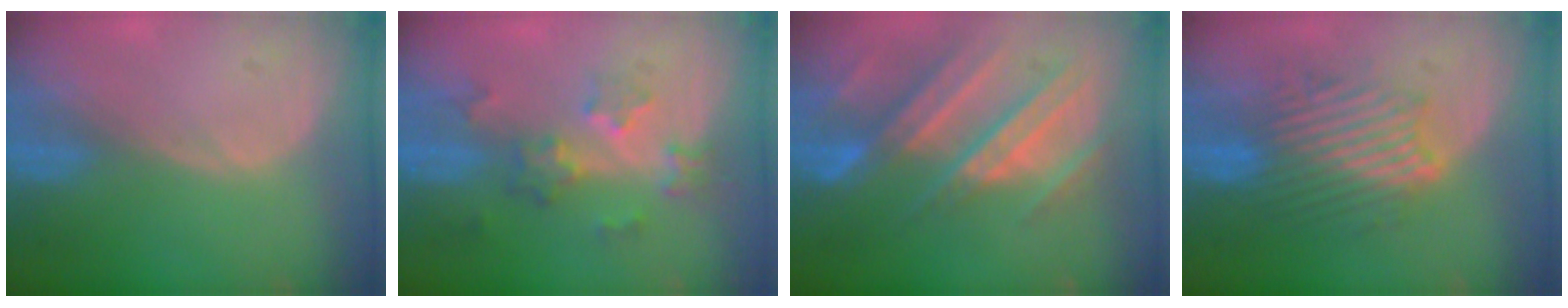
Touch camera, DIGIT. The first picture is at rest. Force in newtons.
{"total": 6.5, "press": 5.8, "slide": 2.9}
{"total": 11.1, "press": 9.8, "slide": 5.2}
{"total": 9.0, "press": 8.9, "slide": 1.2}